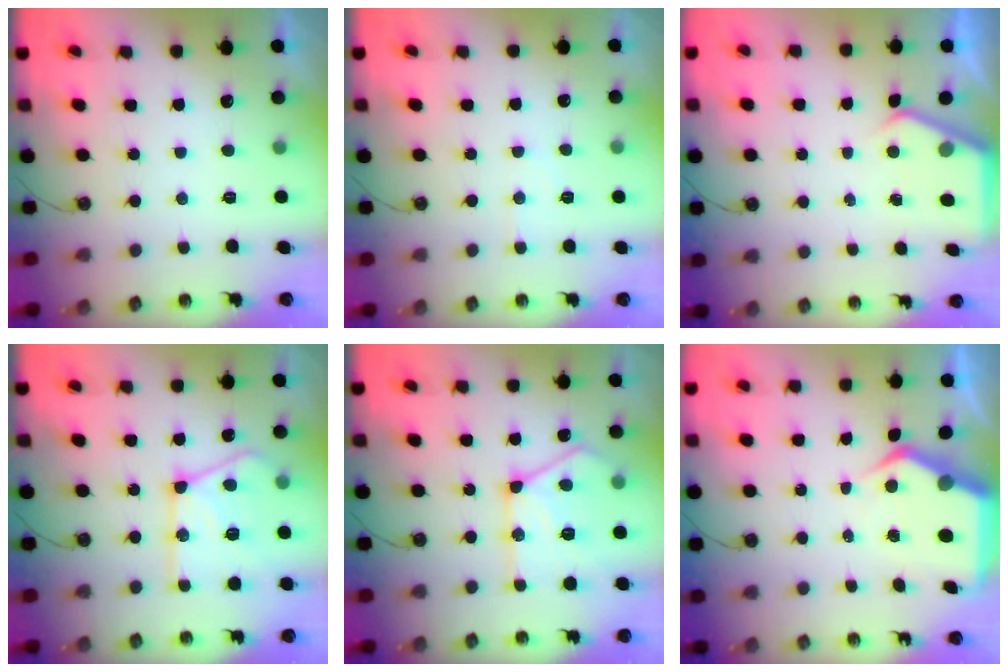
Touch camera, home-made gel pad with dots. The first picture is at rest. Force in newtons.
{"total": 4.7, "press": 4.7, "slide": 0.6}
{"total": 3.5, "press": 3.4, "slide": 0.5}
{"total": 17.9, "press": 17.8, "slide": 2.1}
{"total": 17.3, "press": 17.2, "slide": 1.9}
{"total": 7.6, "press": 7.5, "slide": 1.2}